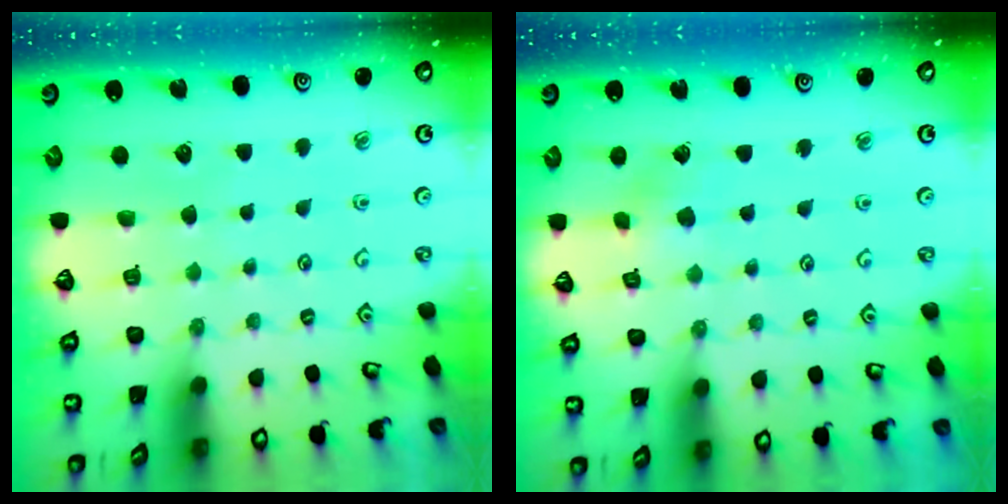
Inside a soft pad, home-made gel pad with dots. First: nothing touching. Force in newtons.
{"total": 2.7, "press": 2.7, "slide": 0.3}